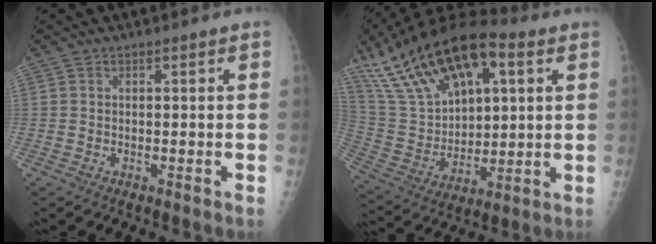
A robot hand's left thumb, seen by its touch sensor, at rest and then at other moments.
{"total": 26.0, "force": [12.2, 13.2, 18.7], "torque": [-0.333, -0.004, 0.225]}